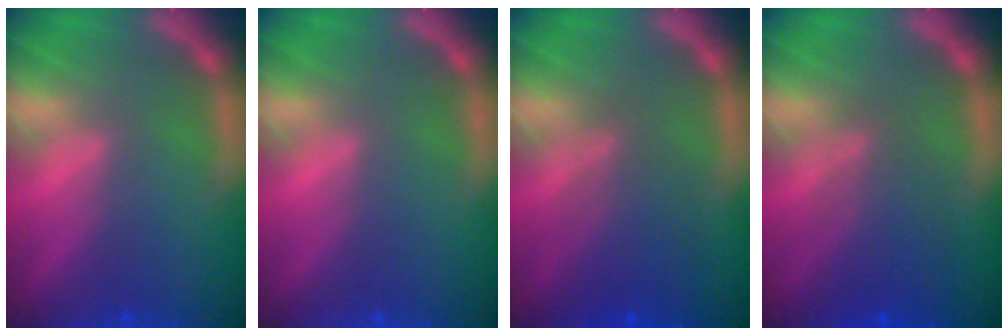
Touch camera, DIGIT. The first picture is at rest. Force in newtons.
{"total": 0.0}
{"total": 4.6}
{"total": 4.6}